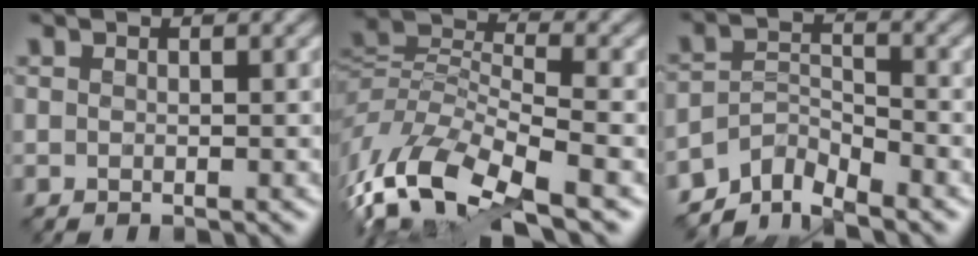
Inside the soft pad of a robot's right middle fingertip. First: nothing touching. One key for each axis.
{"total": 11.4, "fx": -6.0, "fy": 4.5, "fz": 8.5, "tx": -0.182, "ty": -0.007, "tz": -0.123}
{"total": 4.1, "fx": -3.8, "fy": 1.0, "fz": 1.1, "tx": -0.015, "ty": -0.002, "tz": -0.077}